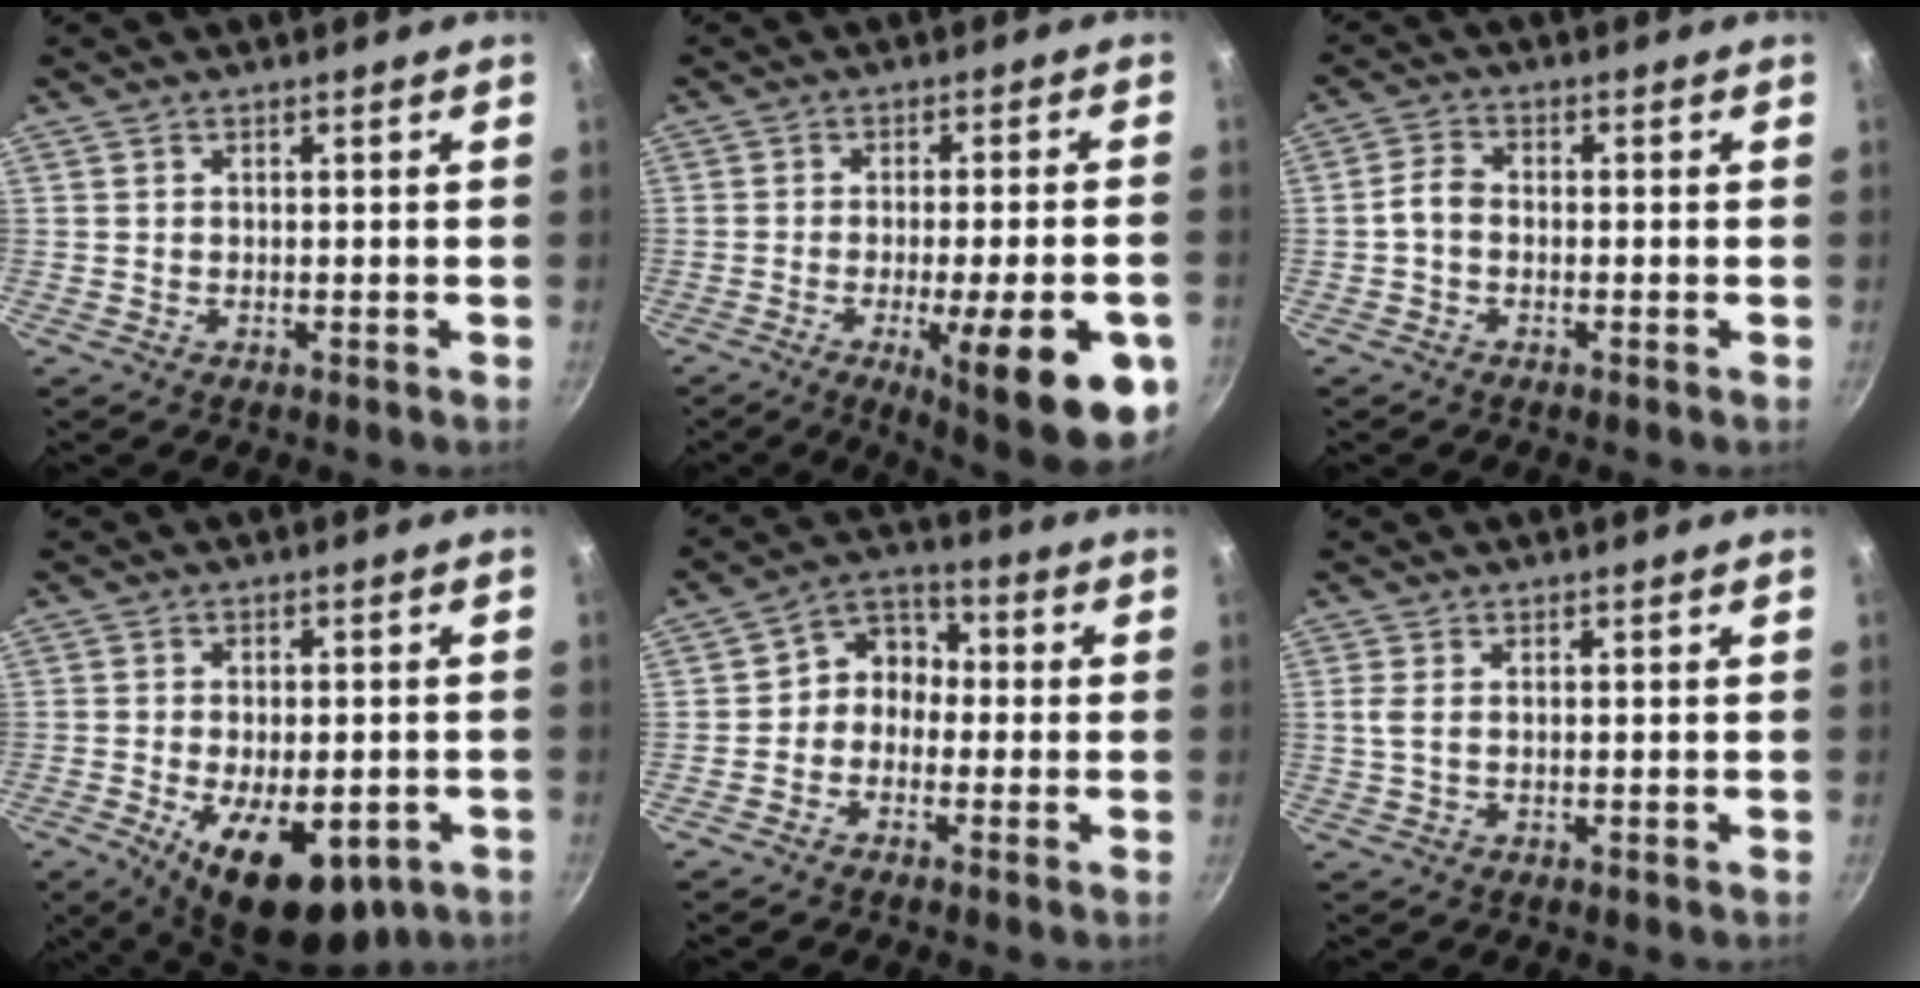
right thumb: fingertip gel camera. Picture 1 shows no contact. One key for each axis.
{"total": 18.4, "fx": -6.6, "fy": 4.4, "fz": 16.7, "tx": -0.201, "ty": 0.011, "tz": -0.082}
{"total": 3.1, "fx": -1.0, "fy": 2.2, "fz": 2.1, "tx": -0.046, "ty": 0.018, "tz": -0.028}
{"total": 14.5, "fx": -5.3, "fy": 7.1, "fz": 11.5, "tx": -0.146, "ty": 0.004, "tz": -0.065}
{"total": 6.5, "fx": -1.0, "fy": 5.5, "fz": 3.3, "tx": -0.018, "ty": 0.032, "tz": -0.037}
{"total": 1.6, "fx": 0.1, "fy": 0.4, "fz": 1.5, "tx": -0.038, "ty": 0.000, "tz": 0.001}